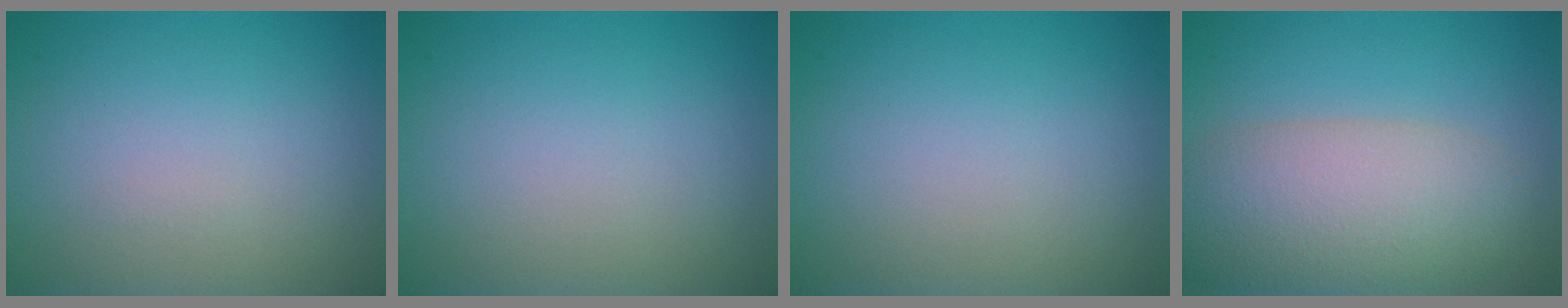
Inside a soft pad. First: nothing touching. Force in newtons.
{"total": 0.0}
{"total": 0.0}
{"total": 8.2, "press": 8.2, "slide": 0.3}